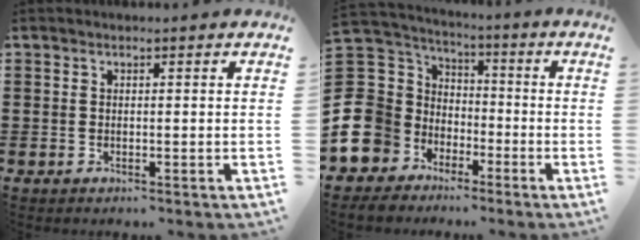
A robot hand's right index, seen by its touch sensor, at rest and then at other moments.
{"total": 10.8, "force": [-4.5, 9.4, 2.5], "torque": [-0.117, -0.003, -0.088]}